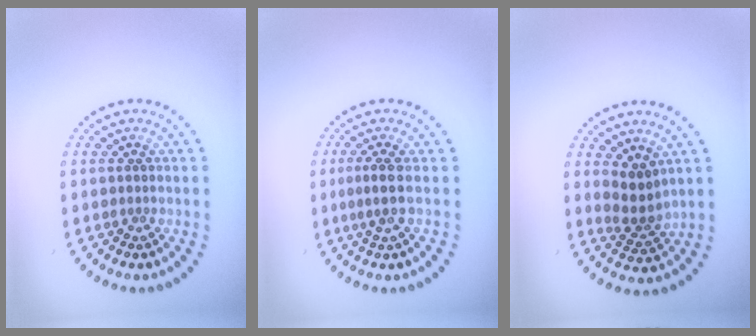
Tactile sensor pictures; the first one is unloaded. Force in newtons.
{"total": 2.1, "press": 1.5, "slide": 1.5}
{"total": 2.5, "press": 2.0, "slide": 1.6}